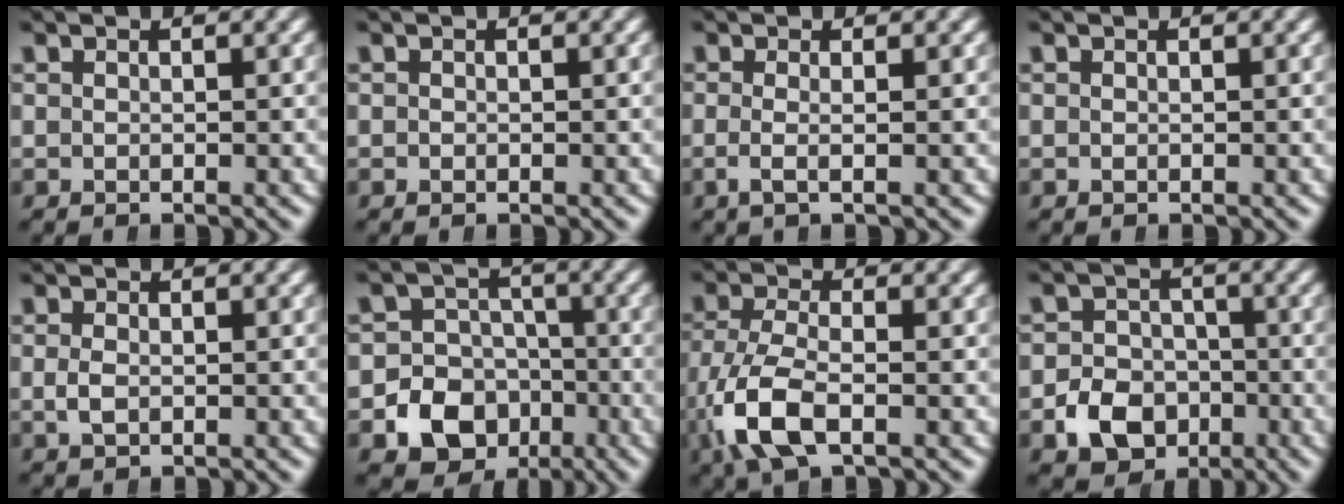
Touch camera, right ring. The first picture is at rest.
{"total": 0.0}
{"total": 1.4, "force": [-0.7, -0.2, 1.3], "torque": [-0.047, -0.021, -0.006]}
{"total": 0.0}
{"total": 0.8, "force": [-0.2, 0.2, 0.7], "torque": [-0.027, -0.016, 0.005]}
{"total": 11.5, "force": [-4.3, 10.1, 3.1], "torque": [-0.070, -0.045, -0.072]}
{"total": 5.4, "force": [-1.4, 3.0, 4.2], "torque": [-0.118, -0.035, -0.006]}
{"total": 5.0, "force": [-2.2, 4.2, 1.6], "torque": [-0.016, -0.016, -0.039]}